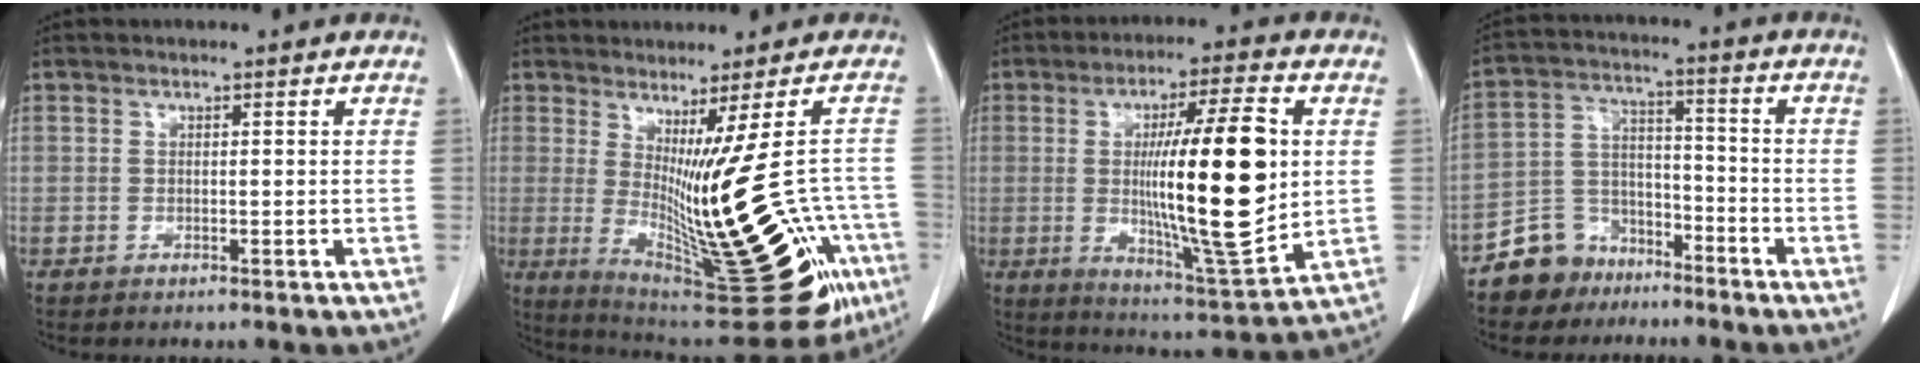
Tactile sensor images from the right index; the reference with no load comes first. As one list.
[{"total": 25.5, "force": [-7.0, 5.0, 24.0], "torque": [-0.289, -0.031, -0.083]}, {"total": 19.1, "force": [1.4, 2.2, 18.9], "torque": [-0.313, -0.011, 0.022]}, {"total": 8.4, "force": [-6.4, 5.4, 0.9], "torque": [-0.020, 0.025, -0.120]}]